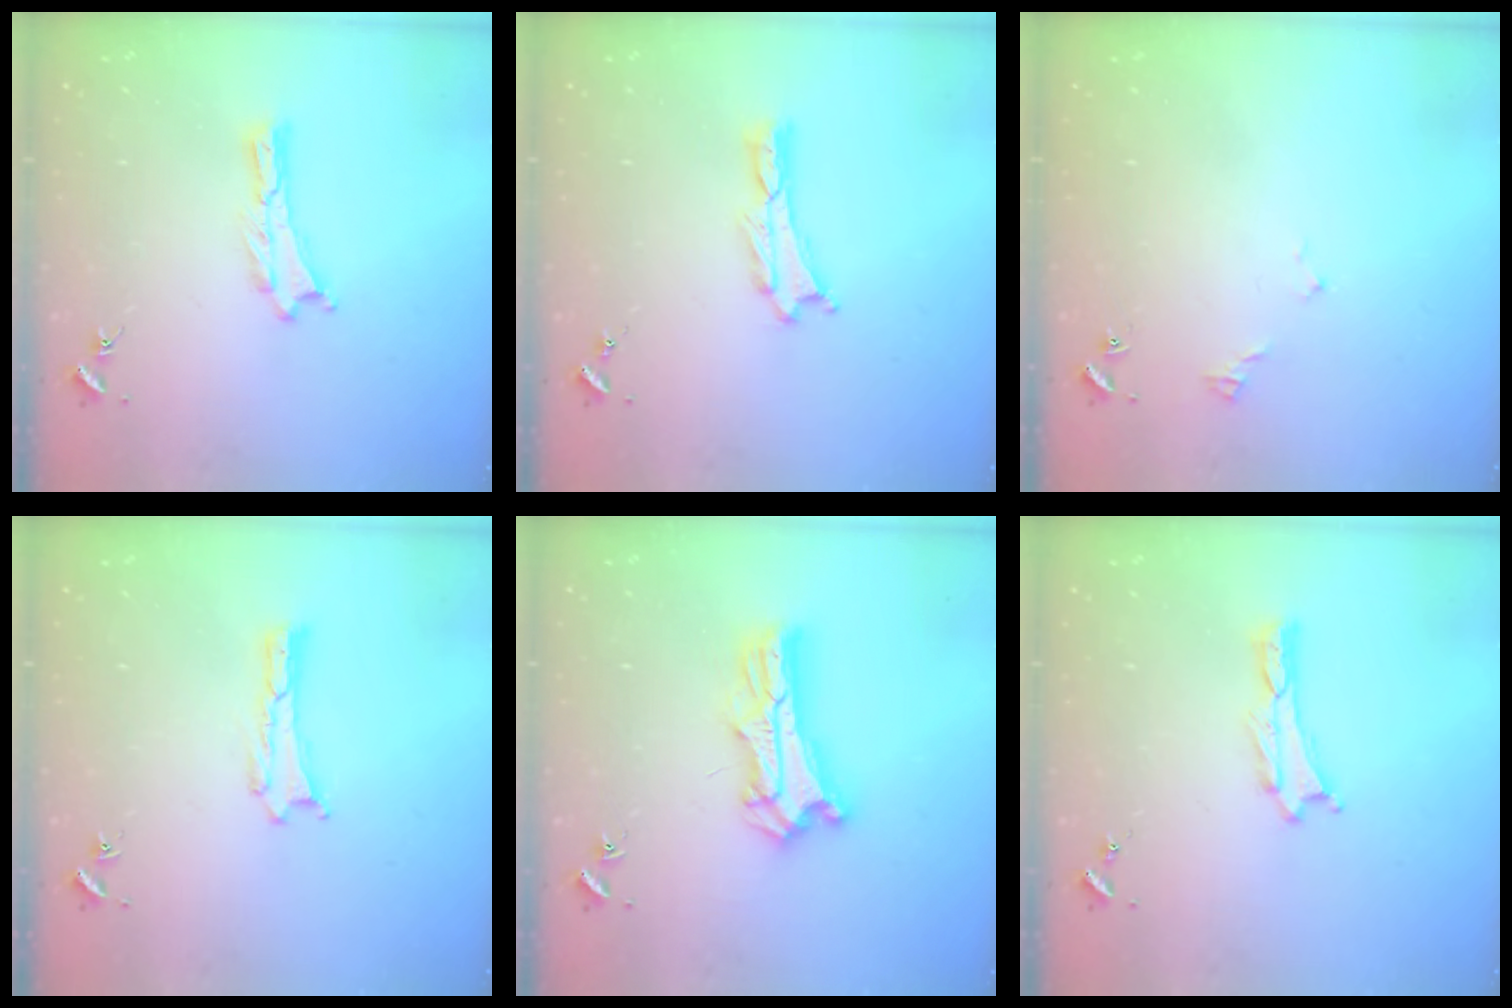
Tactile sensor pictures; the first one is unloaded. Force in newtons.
{"total": 0.0}
{"total": 2.9, "press": 2.9, "slide": 0.3}
{"total": 0.0}
{"total": 9.8, "press": 9.7, "slide": 0.7}
{"total": 0.0}